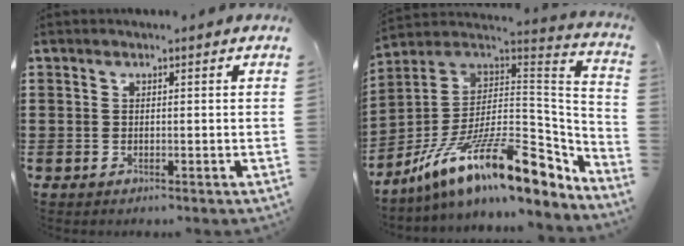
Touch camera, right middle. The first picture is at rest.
{"total": 18.7, "force": [-10.3, 6.0, 14.4], "torque": [-0.277, 0.017, -0.182]}